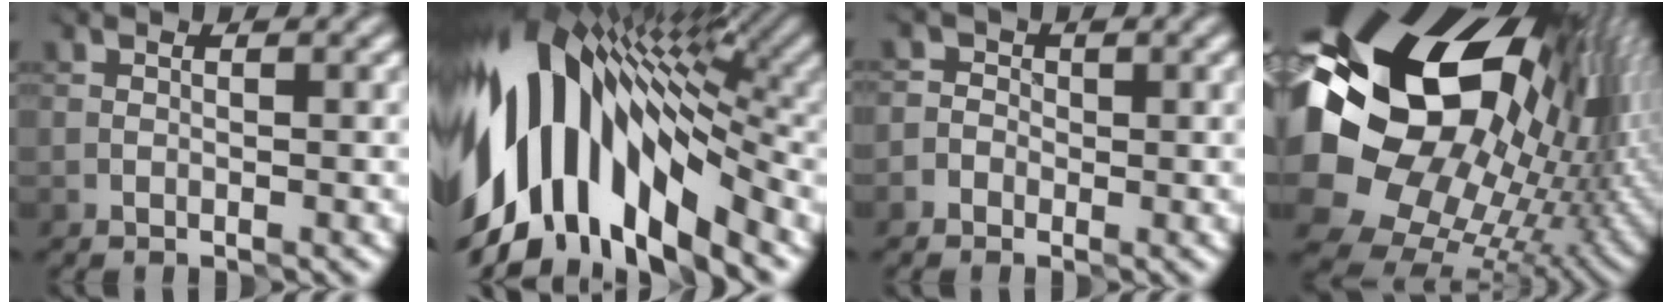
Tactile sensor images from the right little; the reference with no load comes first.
{"total": 13.9, "force": [-0.7, 8.1, 11.3], "torque": [-0.202, 0.012, -0.007]}
{"total": 1.0, "force": [-0.5, 0.8, -0.3], "torque": [0.014, 0.005, -0.013]}
{"total": 21.7, "force": [2.9, 16.7, 13.5], "torque": [-0.233, -0.034, 0.042]}